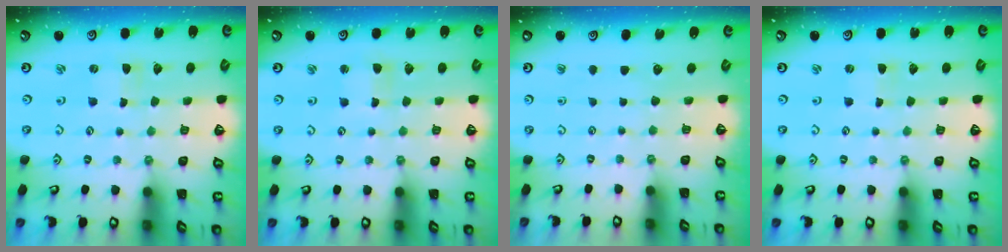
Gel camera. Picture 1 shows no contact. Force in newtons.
{"total": 1.5, "press": 1.5, "slide": 0.2}
{"total": 0.0}
{"total": 0.0}